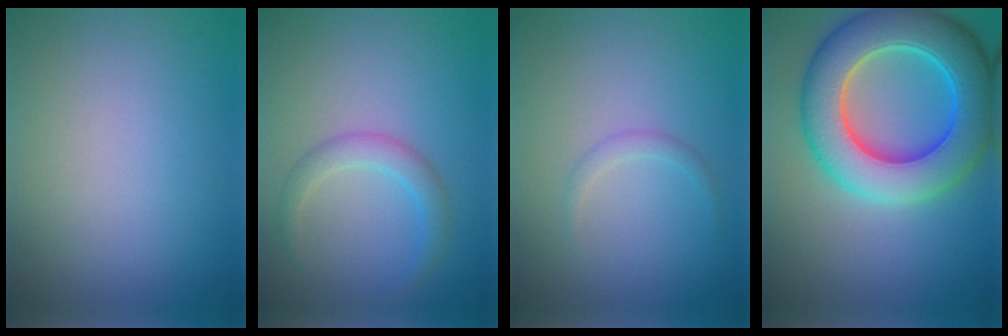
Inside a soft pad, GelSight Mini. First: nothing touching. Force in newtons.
{"total": 2.4, "press": 2.4, "slide": 0.1}
{"total": 1.0, "press": 1.0, "slide": 0.1}
{"total": 11.0, "press": 11.0, "slide": 0.5}